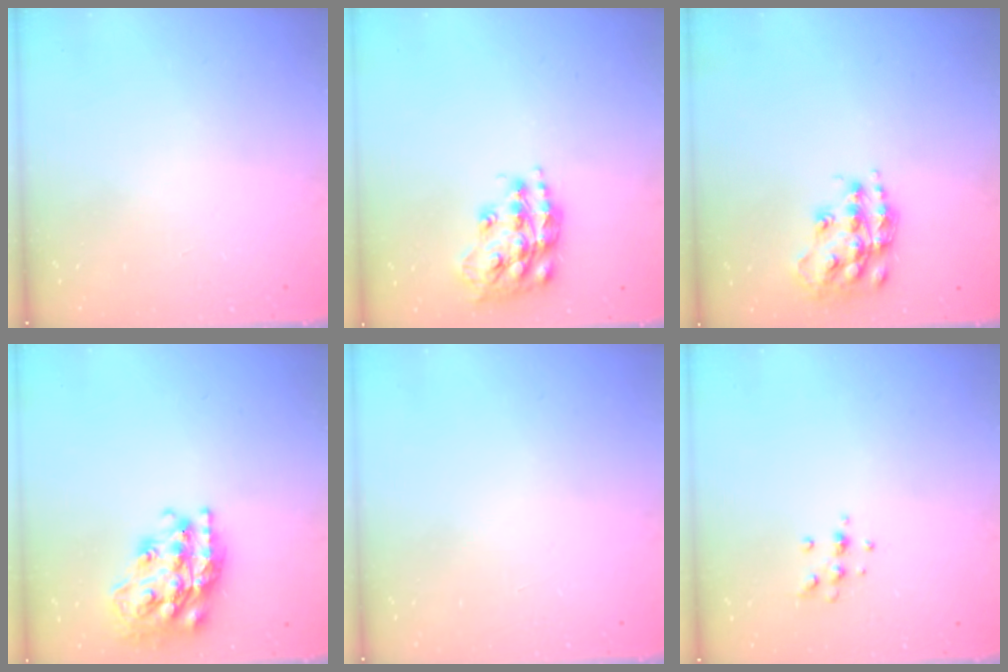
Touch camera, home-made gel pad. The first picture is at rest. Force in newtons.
{"total": 16.0, "press": 16.0, "slide": 1.2}
{"total": 14.7, "press": 14.7, "slide": 0.9}
{"total": 22.6, "press": 22.5, "slide": 1.7}
{"total": 0.0}
{"total": 6.0, "press": 5.6, "slide": 2.0}